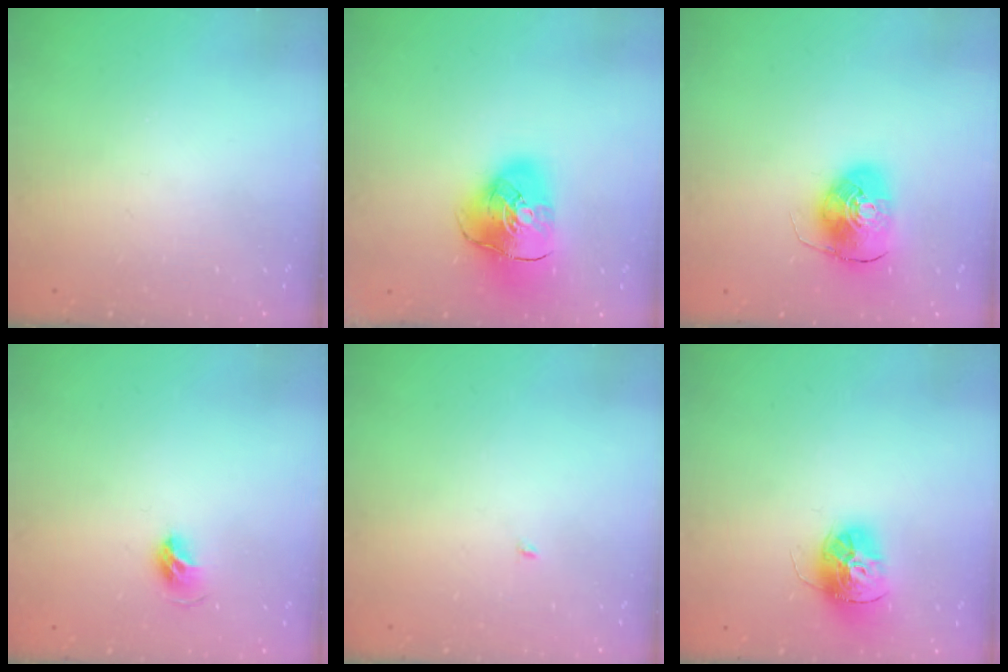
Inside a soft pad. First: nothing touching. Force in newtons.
{"total": 15.0, "press": 14.8, "slide": 2.2}
{"total": 9.2, "press": 9.0, "slide": 1.5}
{"total": 6.2, "press": 6.1, "slide": 1.2}
{"total": 1.9, "press": 1.9, "slide": 0.2}
{"total": 13.7, "press": 13.7, "slide": 1.2}